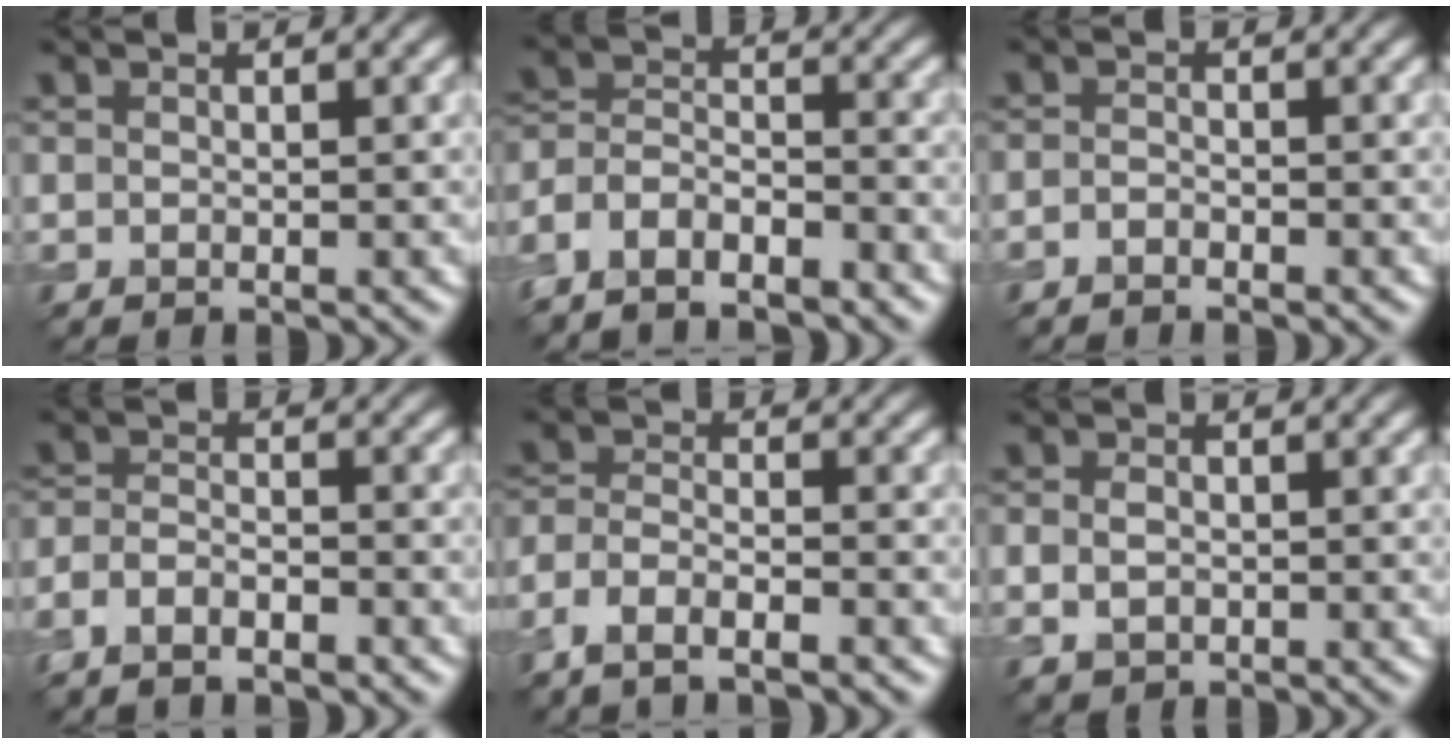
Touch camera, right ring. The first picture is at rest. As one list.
[{"total": 5.8, "force": [-4.8, 2.3, 2.3], "torque": [-0.041, -0.003, -0.098]}, {"total": 0.9, "force": [-0.8, 0.1, 0.0], "torque": [-0.003, -0.001, -0.022]}, {"total": 3.3, "force": [-2.7, 1.3, 1.5], "torque": [-0.025, -0.003, -0.057]}, {"total": 4.0, "force": [-3.4, 1.2, 1.9], "torque": [-0.030, -0.003, -0.070]}, {"total": 1.3, "force": [-0.2, 1.1, 0.7], "torque": [-0.013, -0.005, -0.004]}]